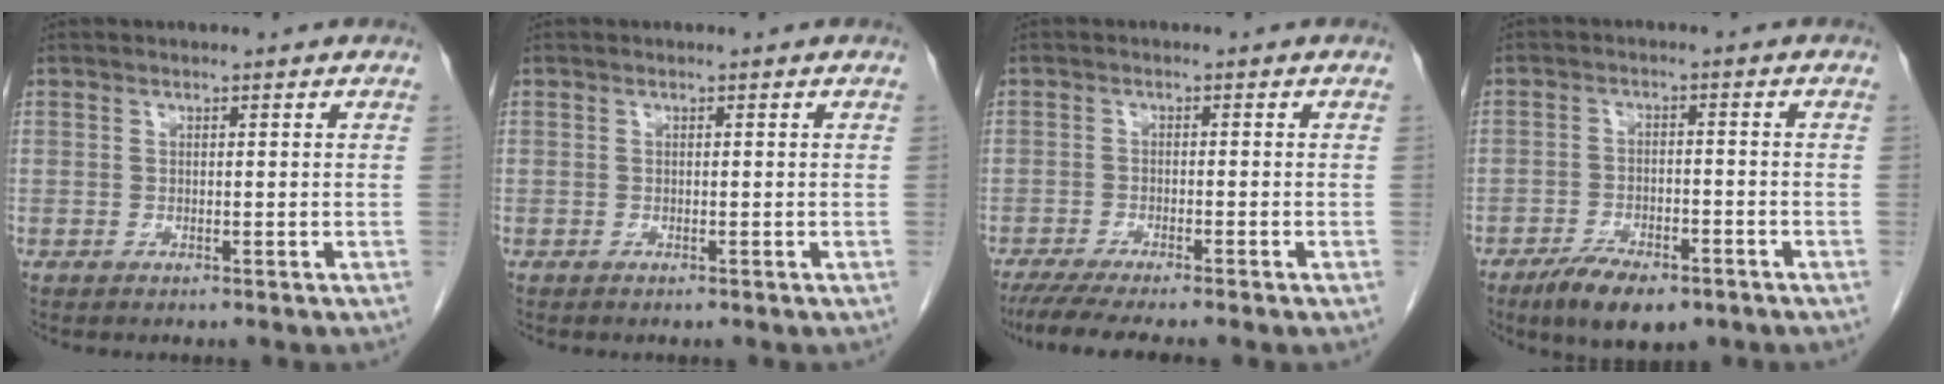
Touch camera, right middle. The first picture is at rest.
{"total": 0.0}
{"total": 7.8, "force": [-6.4, 0.0, 4.3], "torque": [-0.059, -0.017, -0.102]}
{"total": 7.8, "force": [-5.4, 2.8, 4.8], "torque": [-0.079, -0.007, -0.087]}